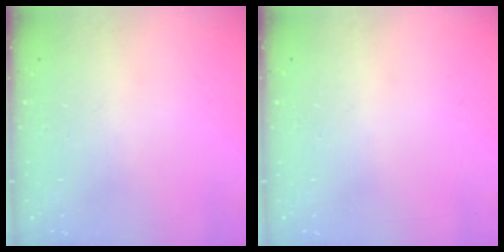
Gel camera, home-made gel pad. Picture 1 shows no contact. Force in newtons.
{"total": 0.0}